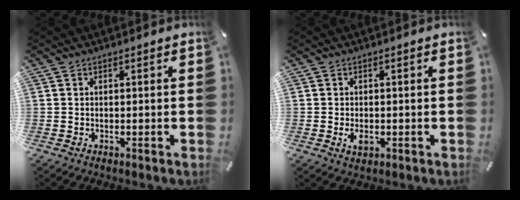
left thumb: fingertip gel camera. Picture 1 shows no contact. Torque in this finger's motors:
{"motor_torque": [-0.13, 0.83, -0.05, 0.04, -0.01]}